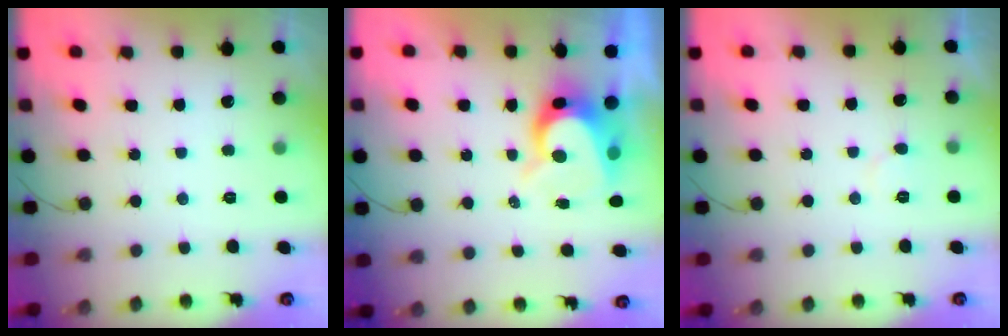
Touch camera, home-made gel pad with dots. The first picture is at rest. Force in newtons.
{"total": 9.0, "press": 9.0, "slide": 0.7}
{"total": 3.1, "press": 3.1, "slide": 0.3}